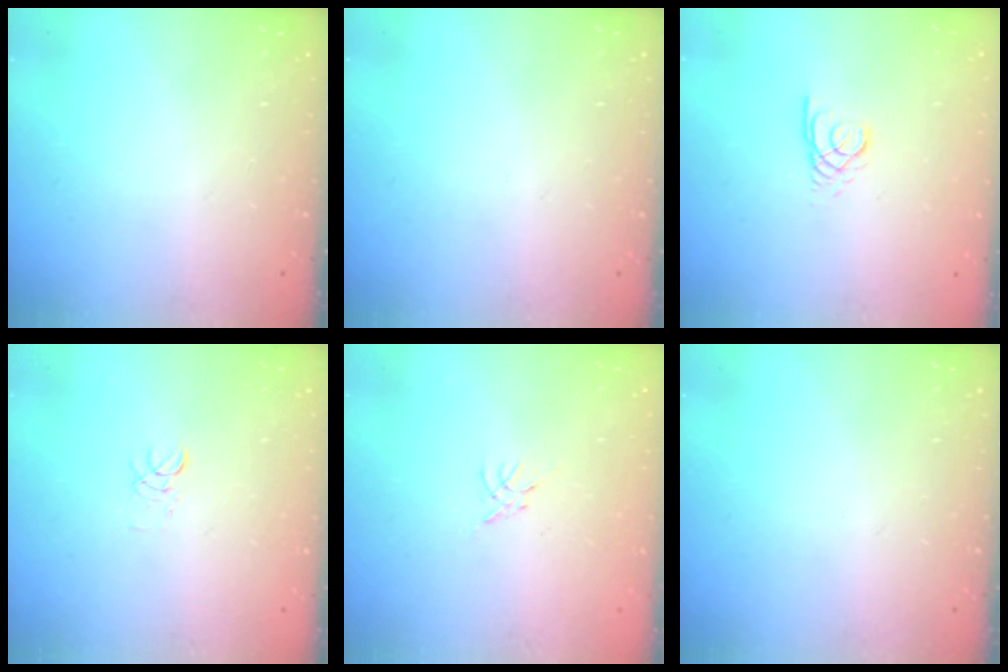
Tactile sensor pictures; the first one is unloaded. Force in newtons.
{"total": 0.0}
{"total": 2.4, "press": 2.4, "slide": 0.3}
{"total": 2.9, "press": 2.8, "slide": 0.3}
{"total": 0.0}
{"total": 0.0}